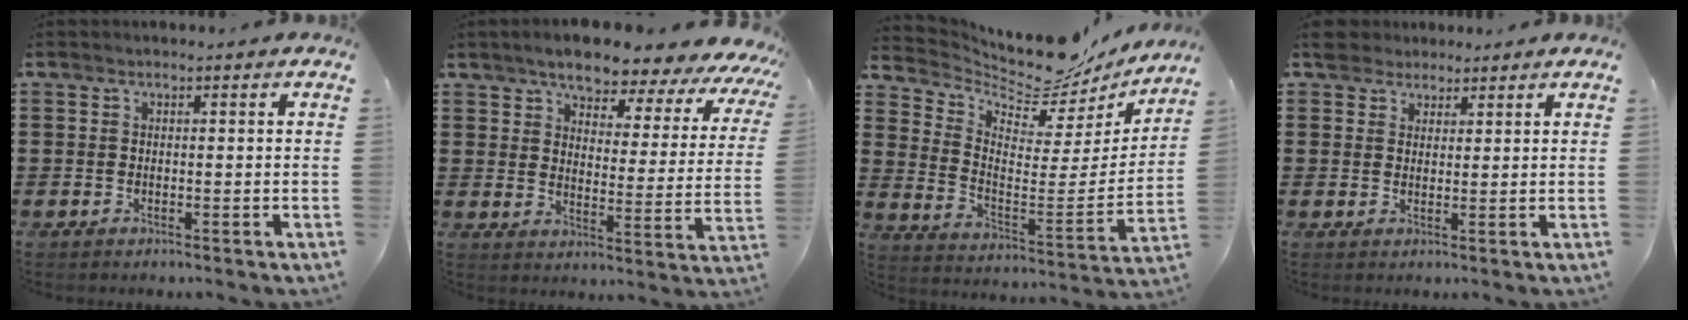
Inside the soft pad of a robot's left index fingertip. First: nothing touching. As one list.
[{"total": 6.7, "force": [6.1, 1.4, 2.5], "torque": [-0.063, -0.039, 0.100]}, {"total": 8.5, "force": [8.1, 1.6, 2.2], "torque": [-0.076, -0.067, 0.137]}, {"total": 3.6, "force": [2.9, 2.1, 0.6], "torque": [-0.017, 0.008, 0.054]}]